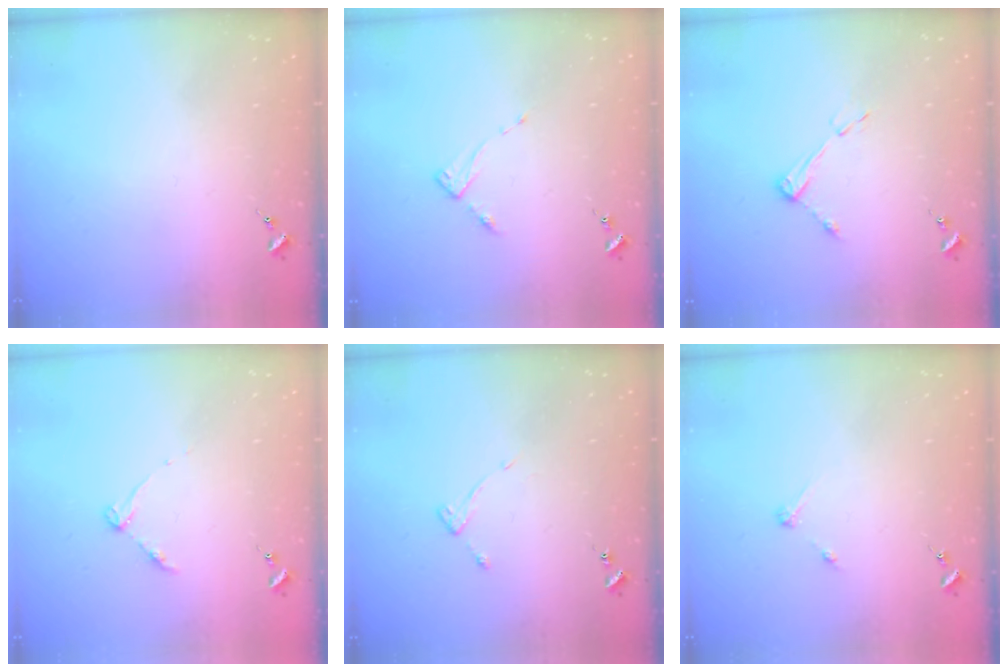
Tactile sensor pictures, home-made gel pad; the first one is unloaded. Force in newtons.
{"total": 3.7, "press": 3.6, "slide": 0.4}
{"total": 6.0, "press": 5.9, "slide": 0.6}
{"total": 4.0, "press": 4.0, "slide": 0.5}
{"total": 4.1, "press": 4.1, "slide": 0.5}
{"total": 2.7, "press": 2.7, "slide": 0.3}